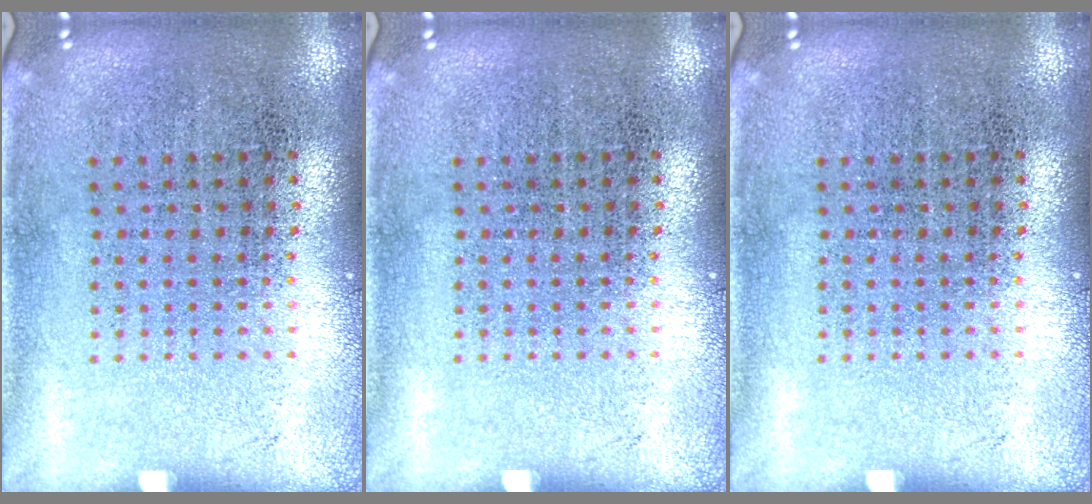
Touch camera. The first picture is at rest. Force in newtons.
{"total": 0.0}
{"total": 0.0}